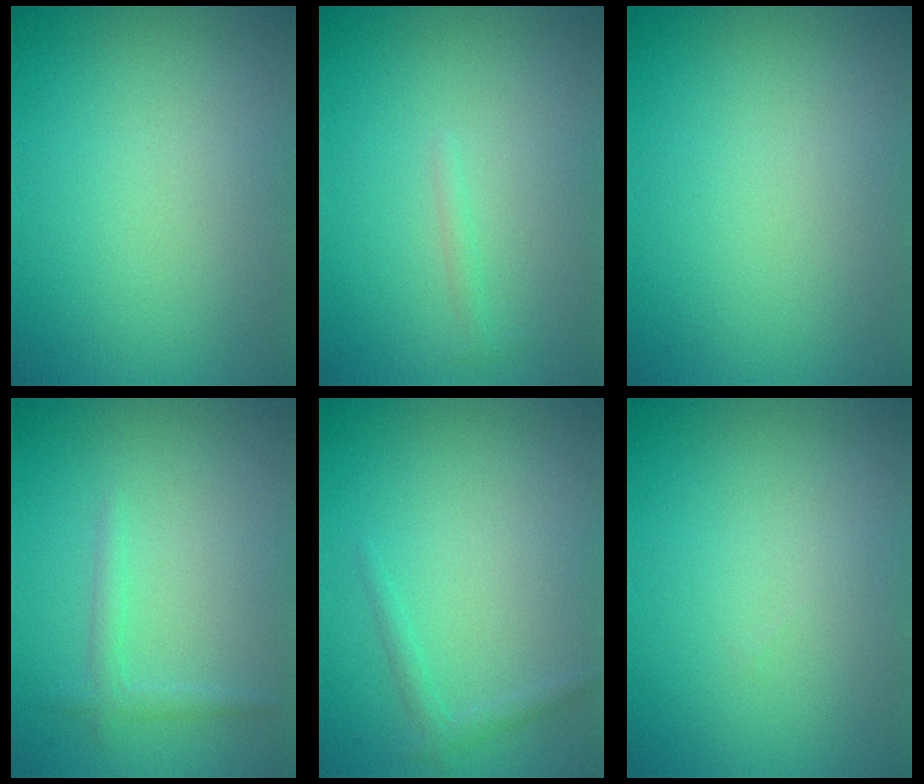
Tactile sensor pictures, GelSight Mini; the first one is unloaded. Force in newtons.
{"total": 0.6, "press": 0.6, "slide": 0.1}
{"total": 0.0}
{"total": 1.3, "press": 1.3, "slide": 0.1}
{"total": 1.2, "press": 1.2, "slide": 0.1}
{"total": 0.0}